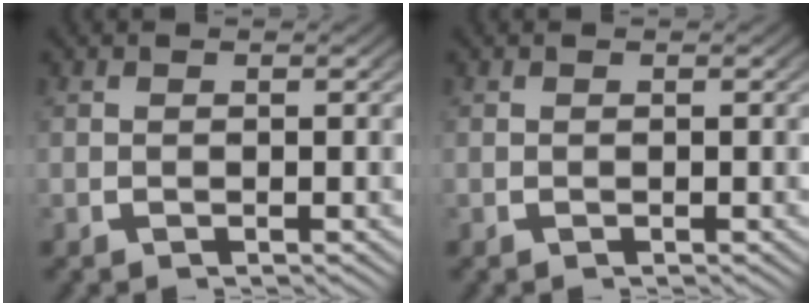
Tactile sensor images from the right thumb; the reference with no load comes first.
{"total": 0.0}